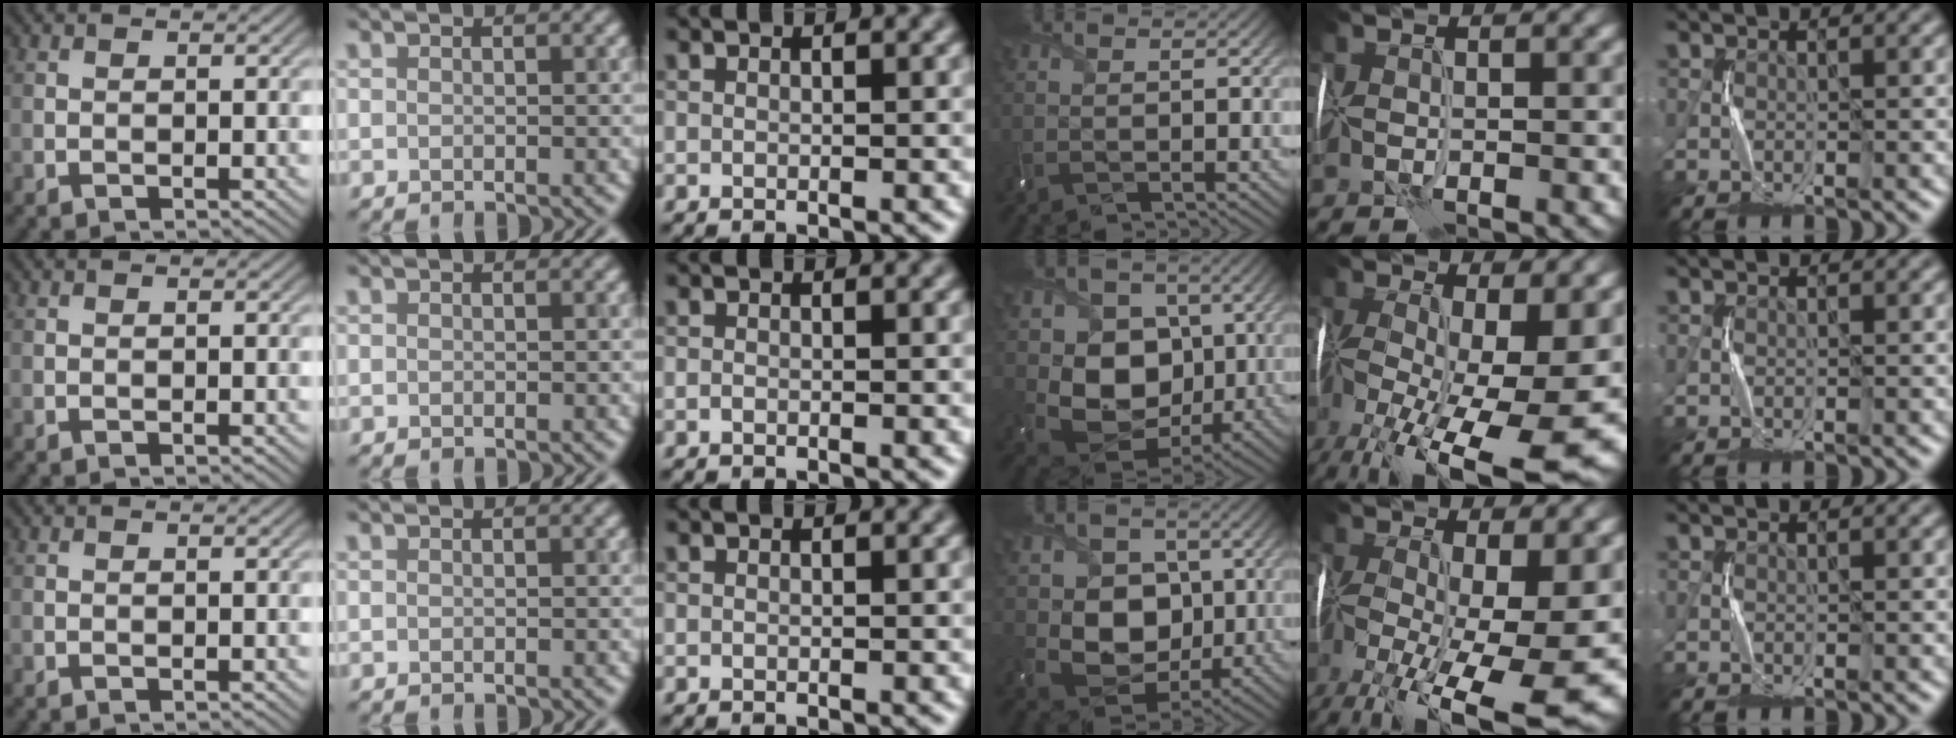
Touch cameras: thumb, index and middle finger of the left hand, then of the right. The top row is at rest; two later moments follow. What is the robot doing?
{"motion": "wrap", "object": "receipt paper"}